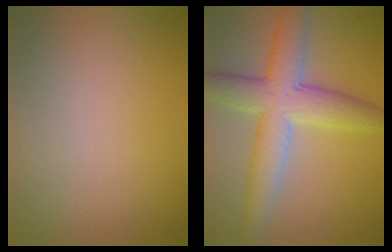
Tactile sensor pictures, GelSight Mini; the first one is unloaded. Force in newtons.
{"total": 7.2, "press": 7.2, "slide": 0.4}